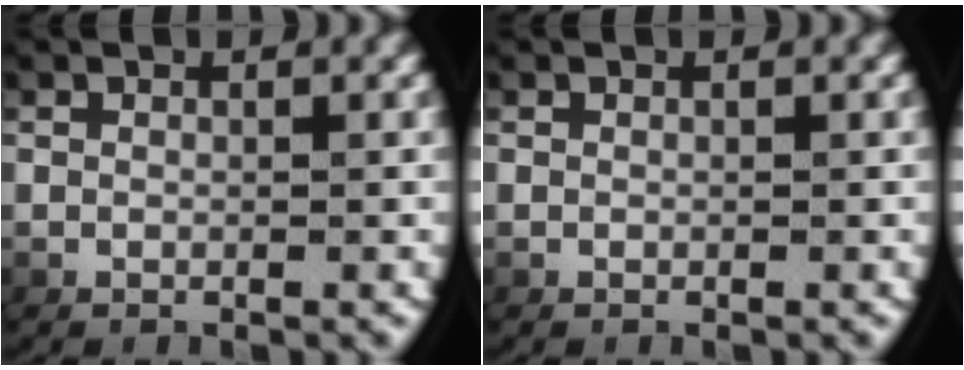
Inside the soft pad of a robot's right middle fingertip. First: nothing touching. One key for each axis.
{"total": 0.0}